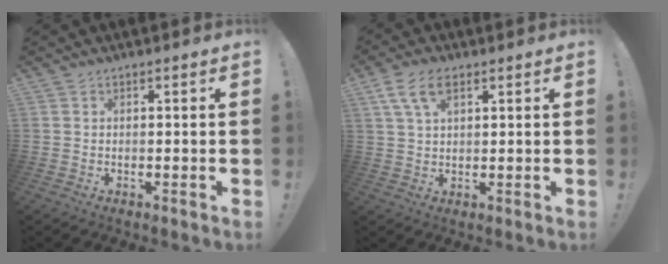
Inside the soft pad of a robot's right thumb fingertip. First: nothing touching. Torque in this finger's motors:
{"motor_torque": [-0.28, 0.36, 0.55, 0.02, 0.27]}